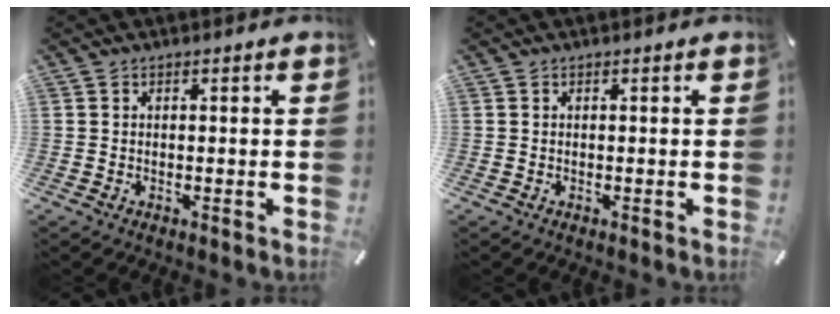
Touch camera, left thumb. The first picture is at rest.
{"total": 0.0}